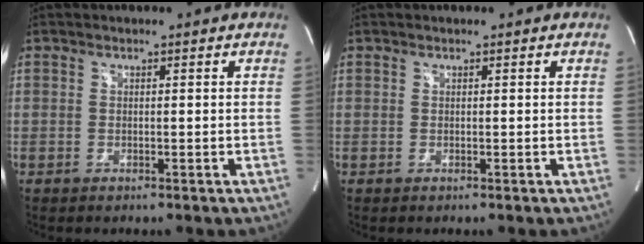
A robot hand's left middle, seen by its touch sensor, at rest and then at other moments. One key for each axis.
{"total": 0.0}